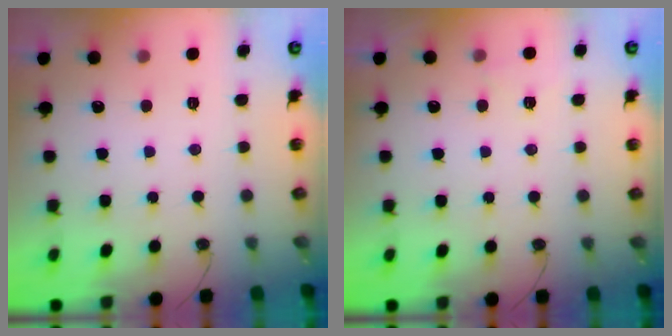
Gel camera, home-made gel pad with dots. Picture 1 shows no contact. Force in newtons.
{"total": 4.7, "press": 2.5, "slide": 4.0}